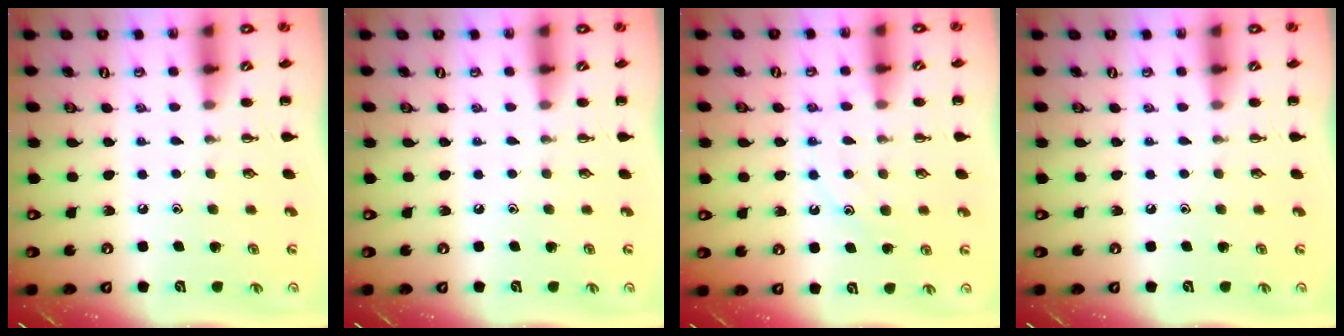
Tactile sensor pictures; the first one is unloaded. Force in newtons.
{"total": 0.0}
{"total": 12.3, "press": 12.2, "slide": 1.0}
{"total": 0.0}